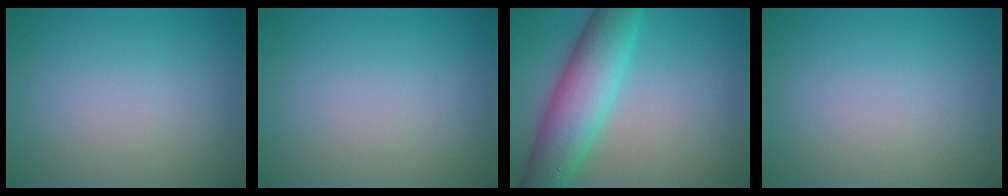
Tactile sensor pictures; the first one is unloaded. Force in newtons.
{"total": 0.0}
{"total": 7.4, "press": 7.4, "slide": 0.1}
{"total": 0.0}